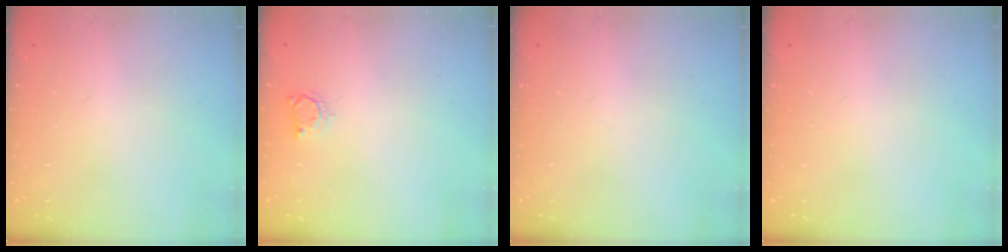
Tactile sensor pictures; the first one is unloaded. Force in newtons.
{"total": 3.3, "press": 3.3, "slide": 0.5}
{"total": 0.0}
{"total": 0.0}